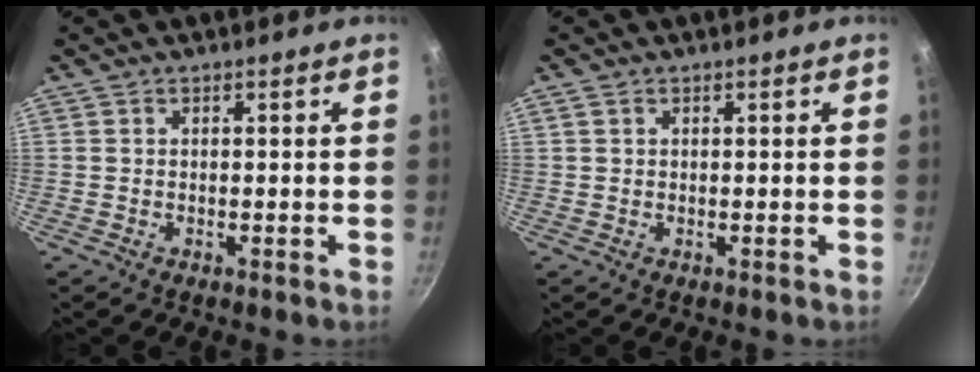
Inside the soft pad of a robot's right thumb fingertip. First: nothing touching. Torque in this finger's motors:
{"motor_torque": [-0.19, 0.21, -0.23, 0.24, 0.06]}